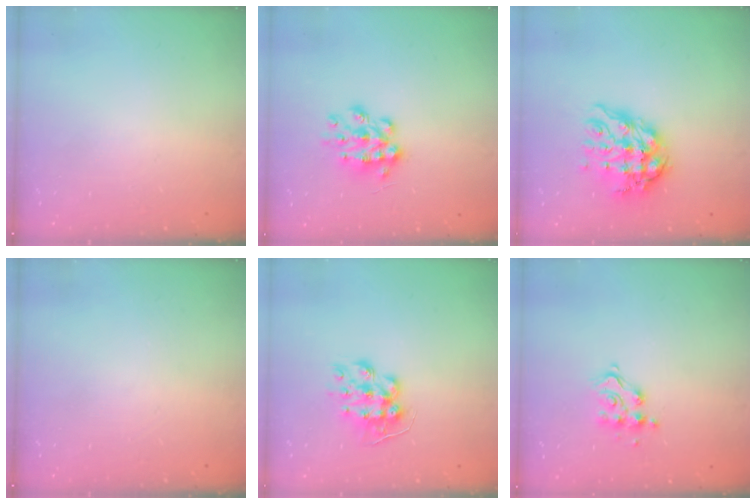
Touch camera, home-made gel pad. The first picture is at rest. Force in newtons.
{"total": 10.9, "press": 10.9, "slide": 0.5}
{"total": 13.0, "press": 13.0, "slide": 1.2}
{"total": 0.0}
{"total": 10.1, "press": 10.1, "slide": 0.6}
{"total": 9.8, "press": 9.8, "slide": 0.7}